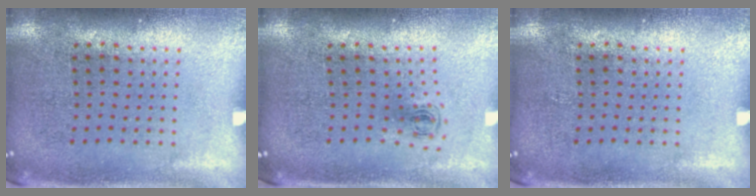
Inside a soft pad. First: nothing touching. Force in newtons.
{"total": 0.5, "press": 0.4, "slide": 0.4}
{"total": 0.0}